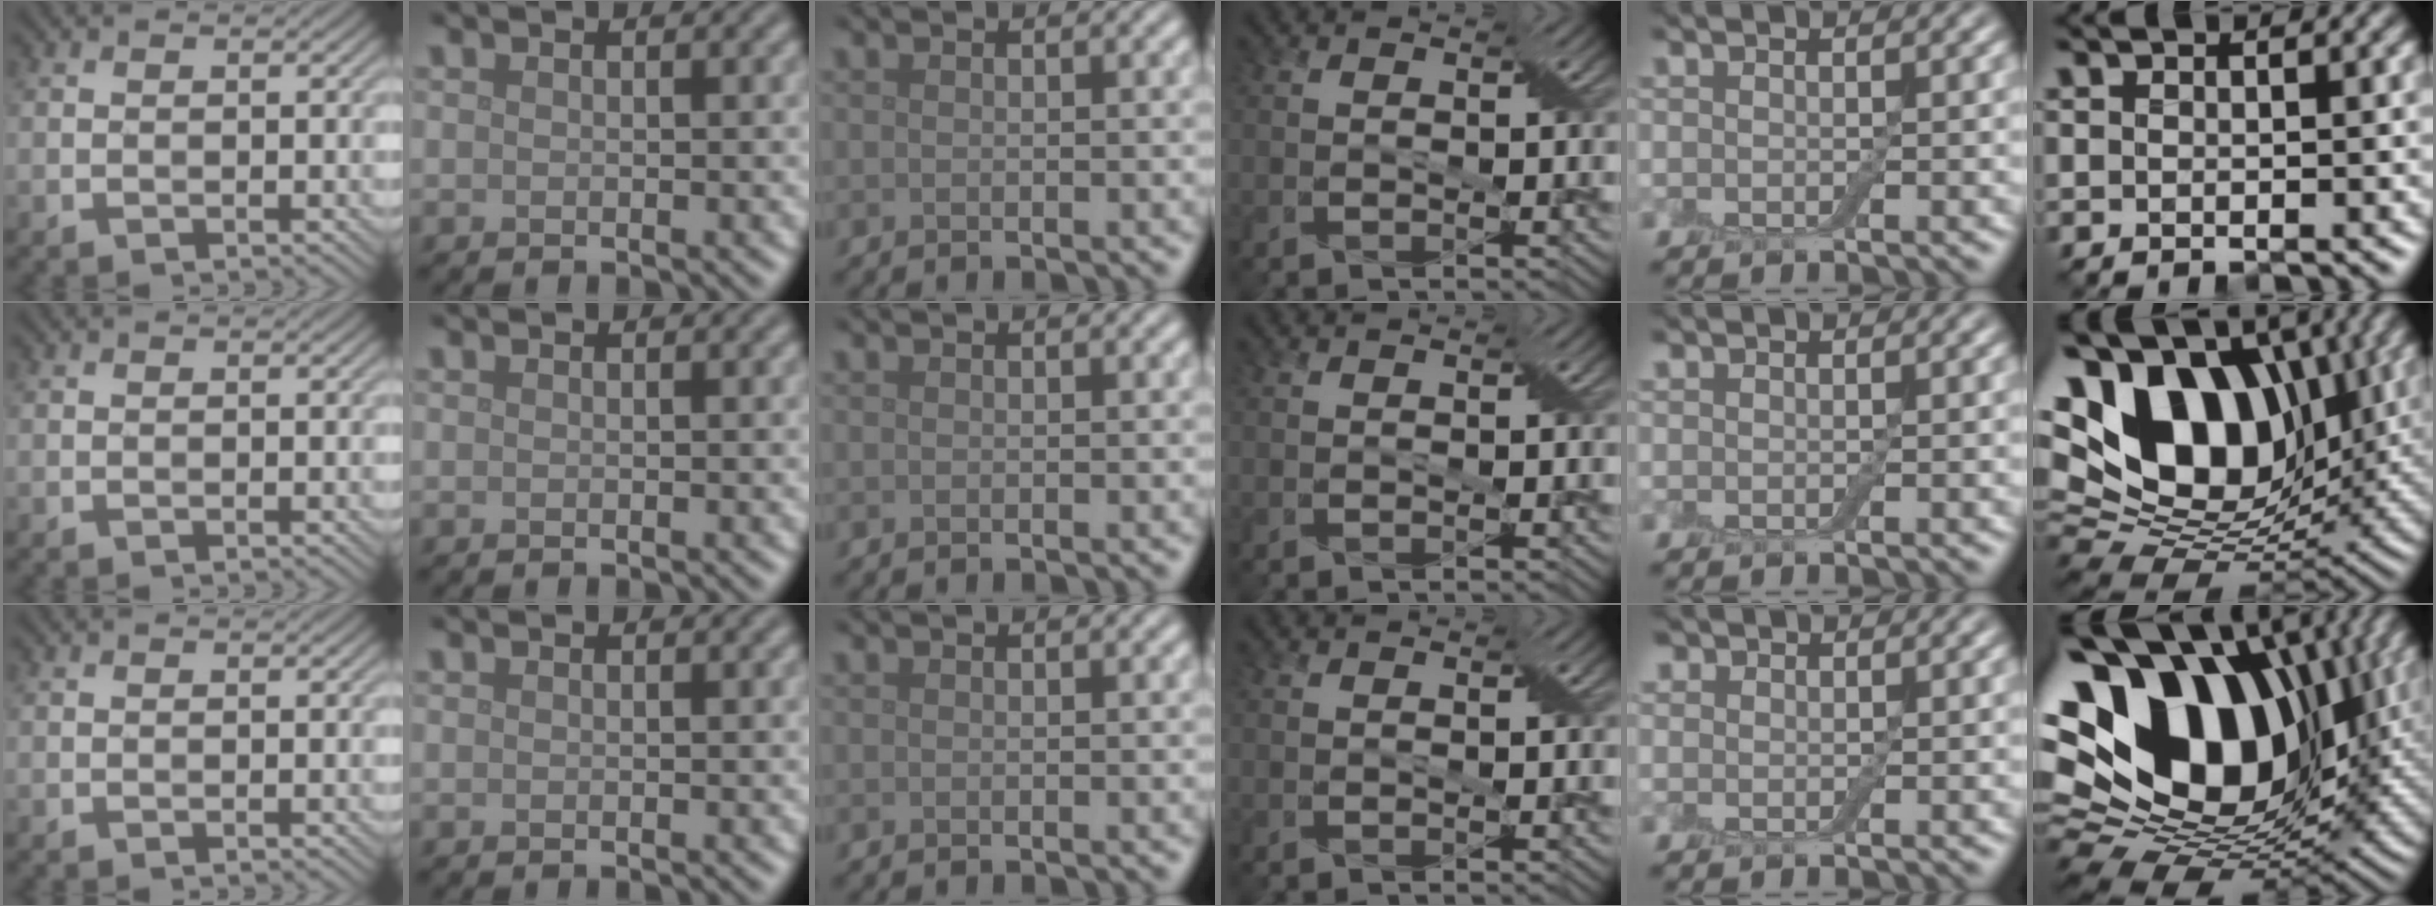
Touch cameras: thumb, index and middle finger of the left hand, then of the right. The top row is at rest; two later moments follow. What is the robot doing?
{"motion": "extract", "object": "drawer"}